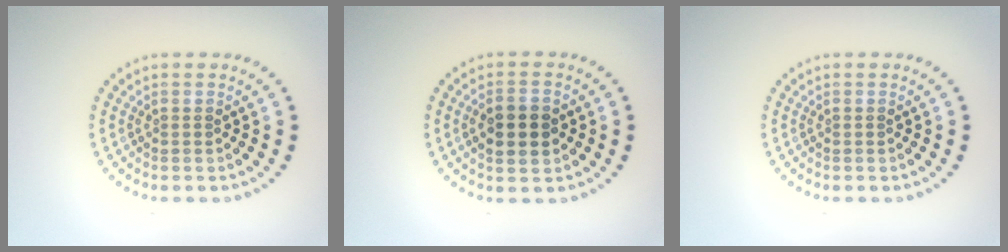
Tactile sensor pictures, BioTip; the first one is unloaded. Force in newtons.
{"total": 3.6, "press": 3.6, "slide": 0.2}
{"total": 0.0}